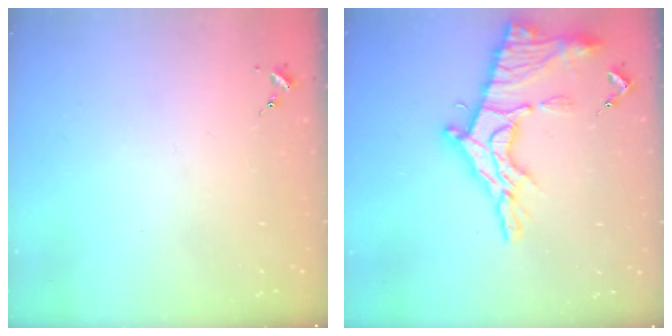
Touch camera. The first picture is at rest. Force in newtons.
{"total": 20.7, "press": 20.6, "slide": 2.0}